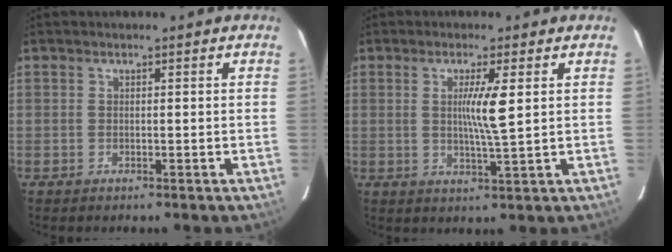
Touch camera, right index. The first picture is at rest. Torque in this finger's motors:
{"motor_torque": [0.22, 0.02, 0.13, 0.07]}